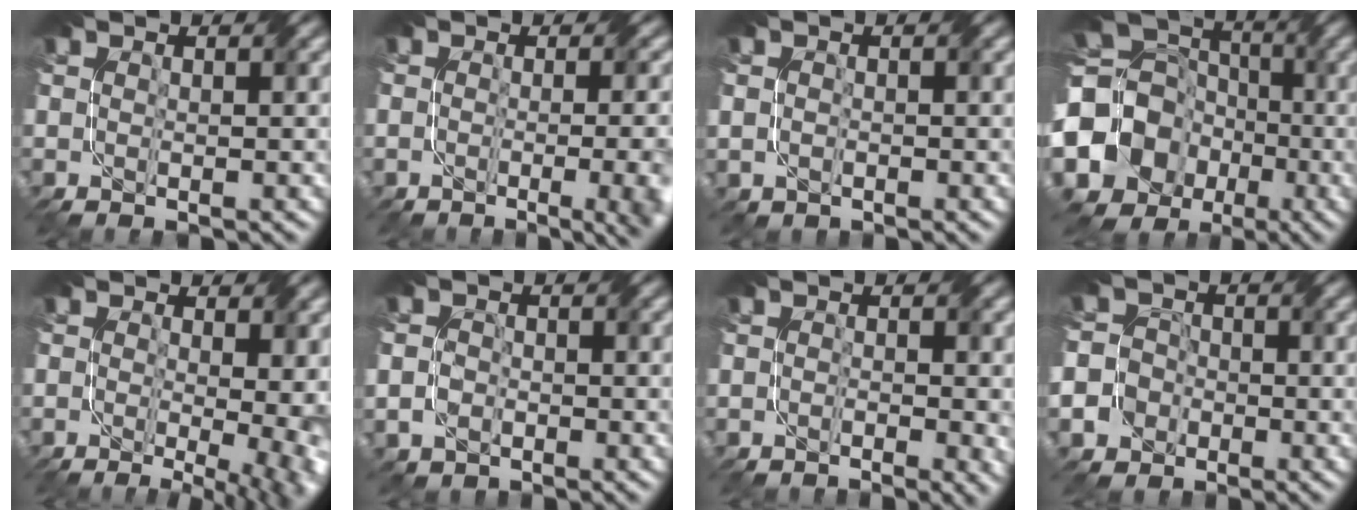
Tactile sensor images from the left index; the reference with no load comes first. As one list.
[{"total": 11.2, "force": [-2.0, 6.1, 9.2], "torque": [-0.044, 0.001, -0.003]}, {"total": 0.9, "force": [0.0, 0.8, -0.3], "torque": [0.008, 0.001, 0.004]}, {"total": 14.1, "force": [-3.5, 12.8, 4.9], "torque": [-0.114, -0.003, -0.085]}, {"total": 12.9, "force": [-1.1, 7.3, 10.6], "torque": [-0.102, 0.008, 0.011]}, {"total": 1.4, "force": [-0.4, 1.3, -0.1], "torque": [0.004, 0.002, -0.009]}, {"total": 2.4, "force": [-1.0, 0.8, 2.1], "torque": [-0.025, -0.007, -0.010]}, {"total": 4.4, "force": [-2.0, 3.9, 0.5], "torque": [0.006, 0.002, -0.040]}]